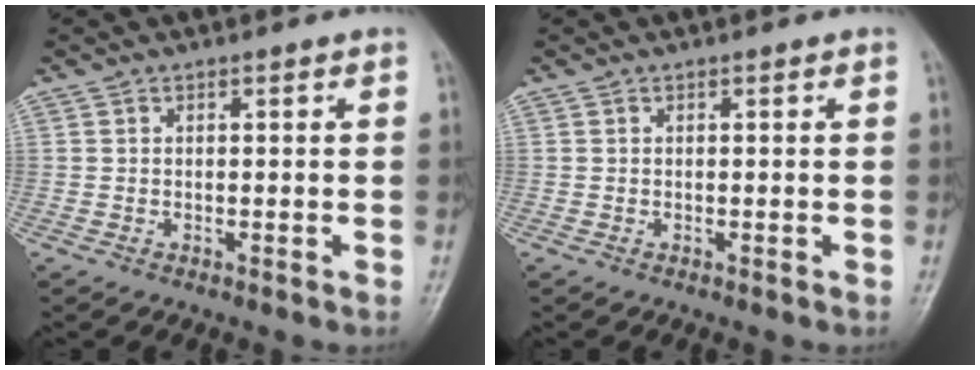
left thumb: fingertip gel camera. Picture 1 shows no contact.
{"total": 0.0}